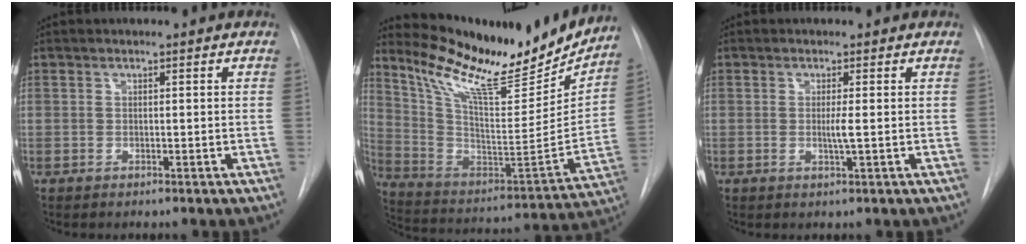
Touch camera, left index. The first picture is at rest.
{"total": 23.5, "force": [20.5, 4.2, 10.7], "torque": [-0.184, -0.054, 0.316]}
{"total": 1.7, "force": [-0.5, -0.3, 1.6], "torque": [-0.033, -0.008, -0.009]}